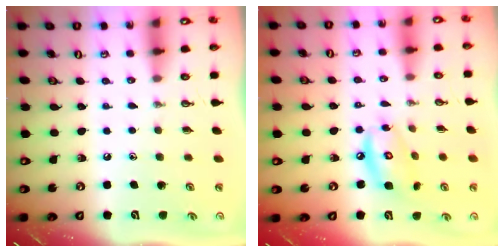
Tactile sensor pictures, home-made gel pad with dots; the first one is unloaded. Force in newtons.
{"total": 10.0, "press": 10.0, "slide": 0.8}